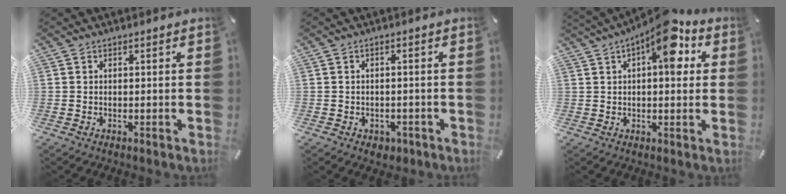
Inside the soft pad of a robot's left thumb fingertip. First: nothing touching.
{"total": 2.2, "force": [-1.0, 1.8, 0.7], "torque": [-0.018, 0.001, -0.021]}
{"total": 11.9, "force": [5.4, 4.9, 9.4], "torque": [-0.121, -0.025, 0.084]}